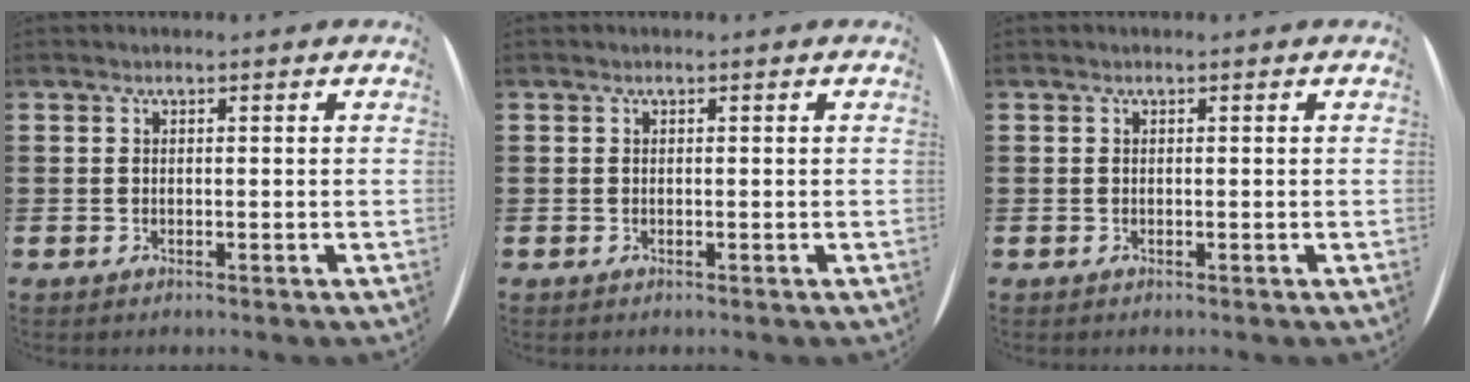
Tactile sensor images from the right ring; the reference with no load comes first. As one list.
[{"total": 0.0}, {"total": 0.0}]